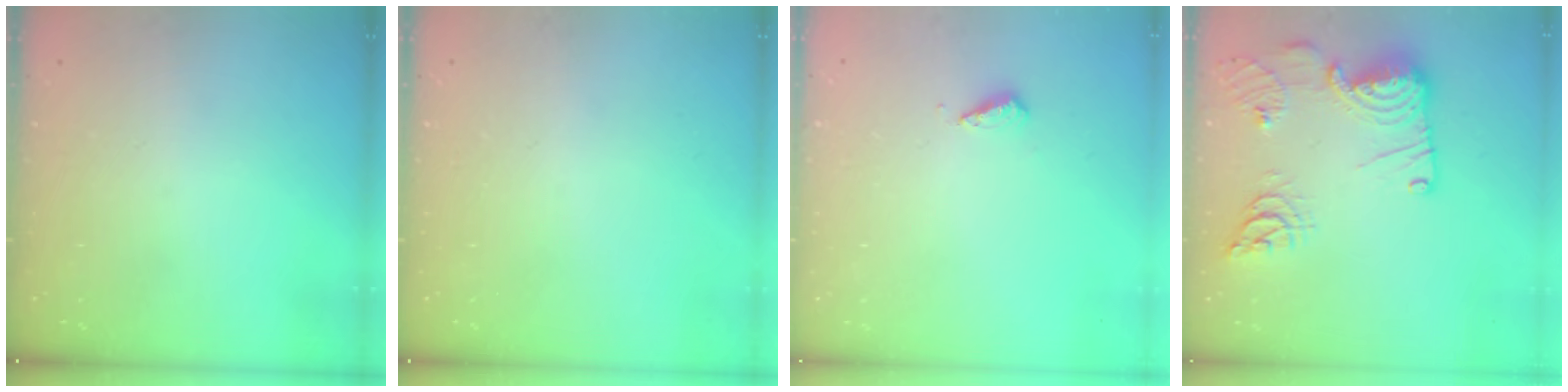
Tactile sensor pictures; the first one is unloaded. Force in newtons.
{"total": 0.0}
{"total": 2.8, "press": 2.8, "slide": 0.7}
{"total": 18.8, "press": 18.6, "slide": 2.3}